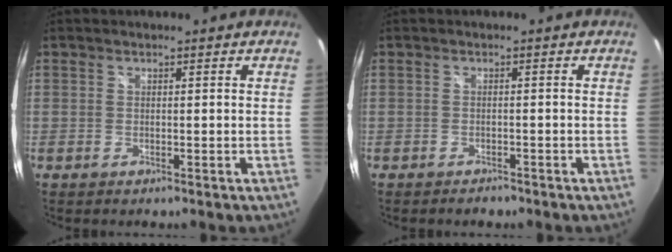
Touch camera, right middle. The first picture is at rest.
{"total": 1.5, "force": [-1.4, 0.1, 0.4], "torque": [-0.009, -0.008, -0.023]}